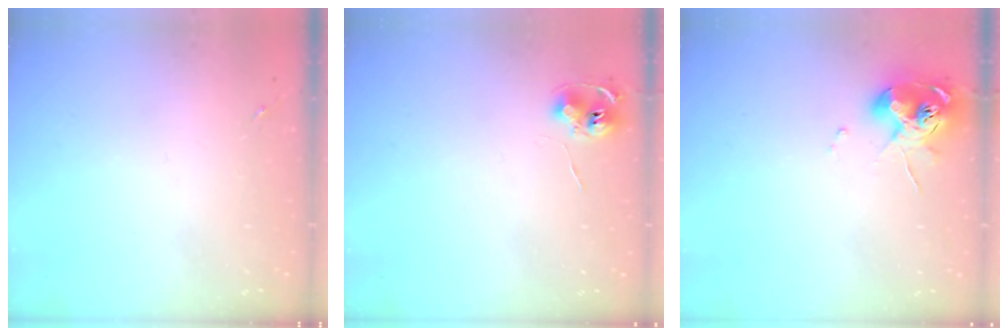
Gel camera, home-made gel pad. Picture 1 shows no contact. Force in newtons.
{"total": 7.5, "press": 7.5, "slide": 0.5}
{"total": 10.4, "press": 10.3, "slide": 1.0}